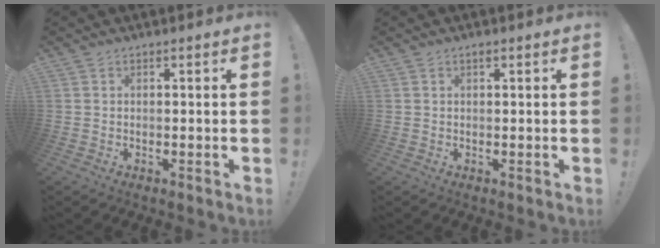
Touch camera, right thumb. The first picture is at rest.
{"total": 0.7, "force": [0.5, 0.3, 0.4], "torque": [-0.009, 0.000, 0.009]}